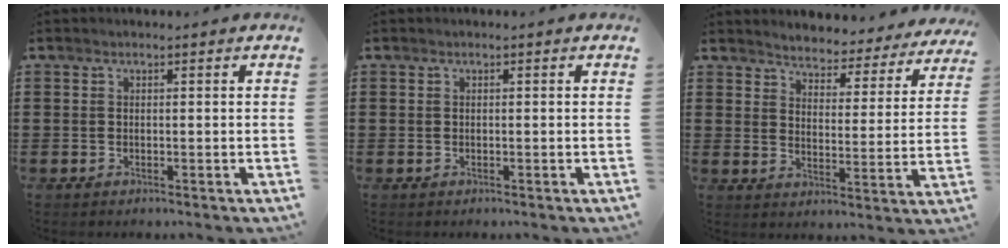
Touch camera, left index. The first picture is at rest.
{"total": 0.0}
{"total": 3.8, "force": [3.7, 0.1, -0.2], "torque": [-0.022, -0.036, 0.059]}